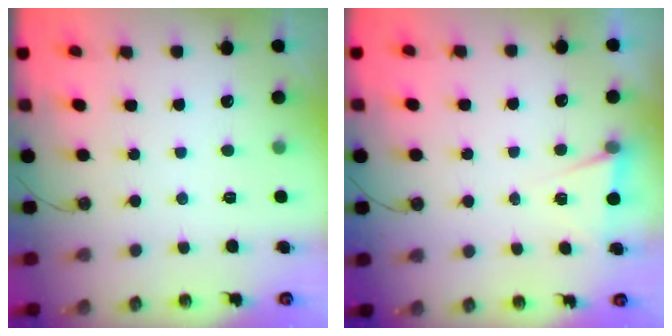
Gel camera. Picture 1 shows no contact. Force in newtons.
{"total": 4.9, "press": 2.4, "slide": 4.3}